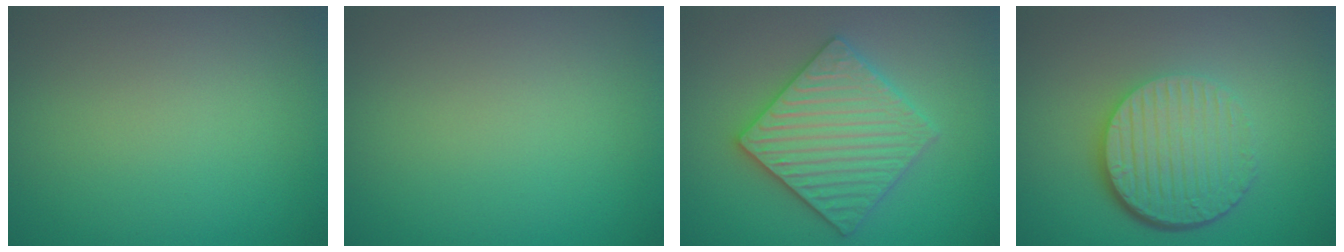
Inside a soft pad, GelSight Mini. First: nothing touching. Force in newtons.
{"total": 0.0}
{"total": 5.9, "press": 5.8, "slide": 1.1}
{"total": 6.6, "press": 4.4, "slide": 5.0}